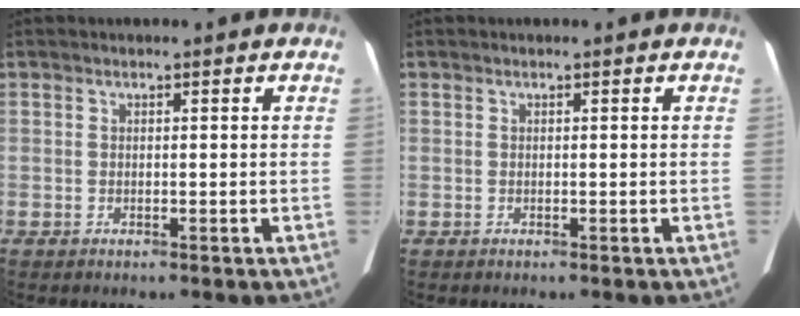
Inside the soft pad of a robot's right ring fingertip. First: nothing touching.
{"total": 0.0}